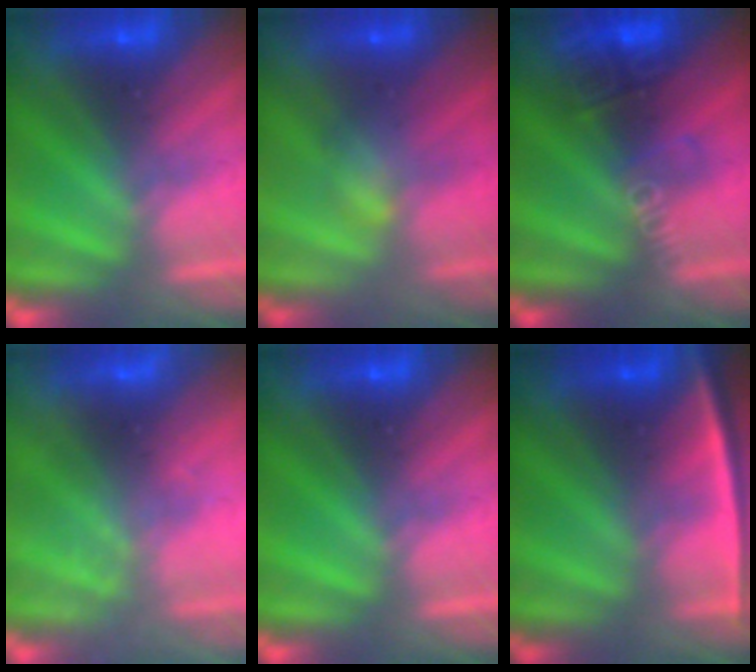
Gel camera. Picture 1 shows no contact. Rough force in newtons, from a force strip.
{"total": 2.6}
{"total": 2.7}
{"total": 2.3}
{"total": 0.0}
{"total": 2.5}